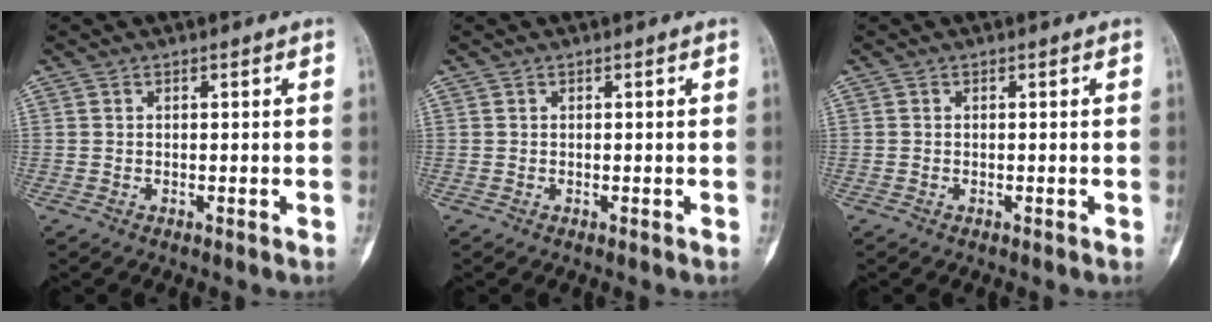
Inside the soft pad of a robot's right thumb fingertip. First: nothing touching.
{"total": 0.0}
{"total": 0.0}